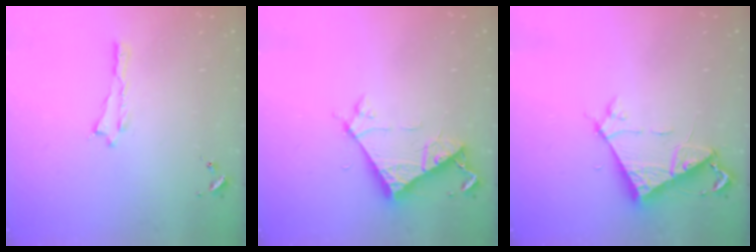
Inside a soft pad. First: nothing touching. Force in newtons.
{"total": 6.9, "press": 6.9, "slide": 0.5}
{"total": 6.6, "press": 6.5, "slide": 0.7}